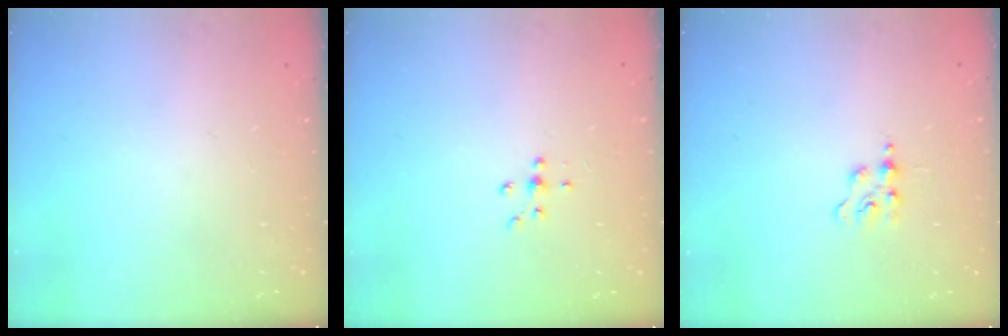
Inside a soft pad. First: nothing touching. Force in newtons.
{"total": 4.4, "press": 4.3, "slide": 1.0}
{"total": 2.8, "press": 2.7, "slide": 0.5}